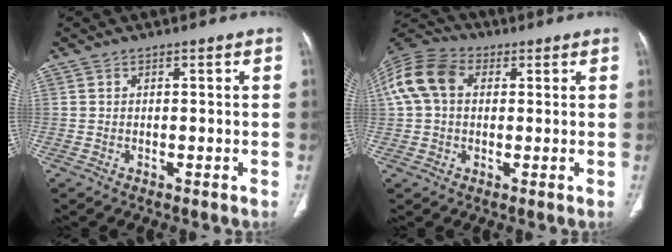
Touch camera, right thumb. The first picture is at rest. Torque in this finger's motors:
{"motor_torque": [-0.13, 0.26, 0.26, -0.14, 0.29]}